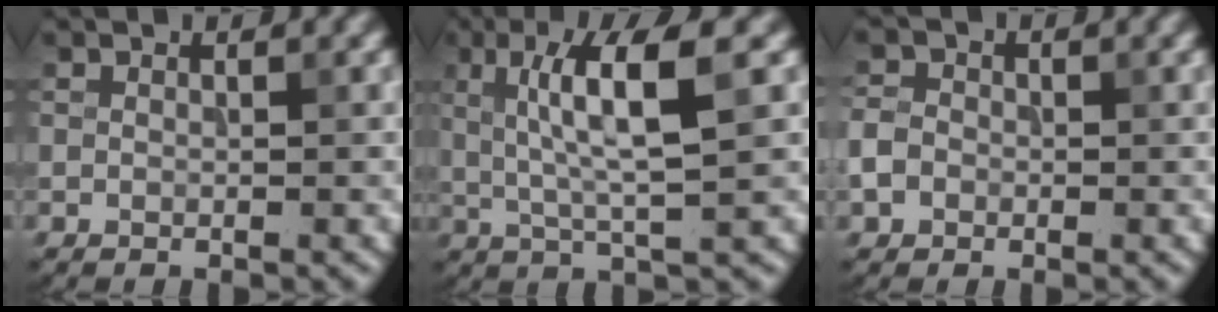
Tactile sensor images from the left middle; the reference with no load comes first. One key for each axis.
{"total": 6.5, "fx": 1.7, "fy": 1.0, "fz": 6.2, "tx": -0.119, "ty": 0.007, "tz": 0.031}
{"total": 2.2, "fx": -0.7, "fy": 1.9, "fz": 0.9, "tx": -0.014, "ty": -0.001, "tz": -0.017}